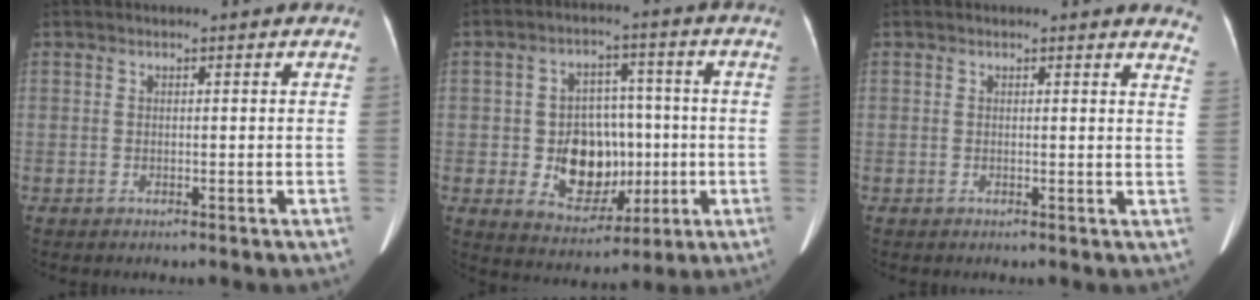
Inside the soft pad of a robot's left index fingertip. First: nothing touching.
{"total": 10.7, "force": [-1.4, 7.6, 7.3], "torque": [-0.128, 0.019, -0.008]}
{"total": 3.9, "force": [3.8, 0.6, 0.7], "torque": [-0.002, -0.021, 0.009]}